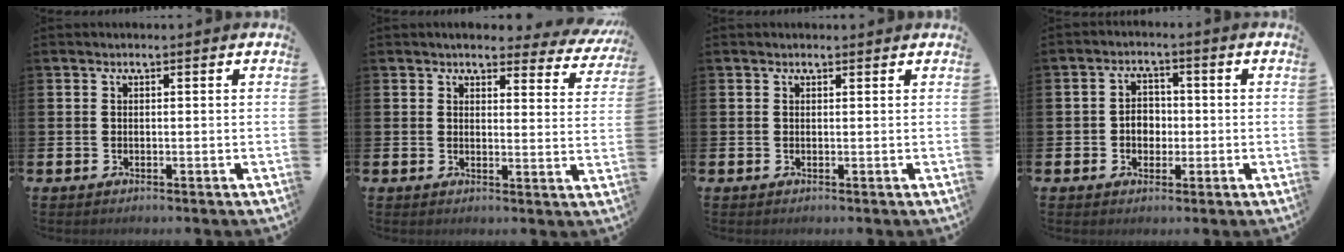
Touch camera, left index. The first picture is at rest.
{"total": 4.0, "force": [3.7, 1.2, 0.6], "torque": [-0.015, -0.027, 0.062]}
{"total": 0.6, "force": [0.6, 0.1, 0.2], "torque": [0.007, -0.003, 0.008]}
{"total": 3.4, "force": [-0.4, 2.7, 2.0], "torque": [-0.024, 0.001, -0.015]}